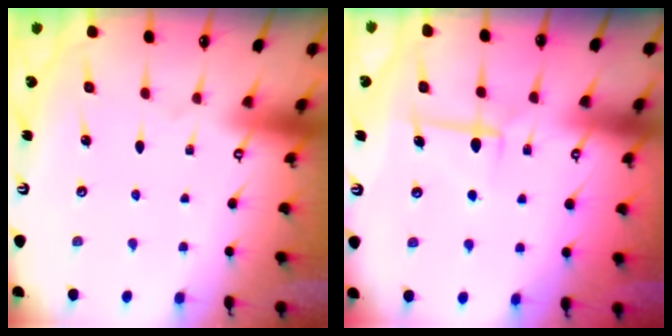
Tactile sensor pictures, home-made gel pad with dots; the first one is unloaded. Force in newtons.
{"total": 5.9, "press": 5.9, "slide": 0.9}